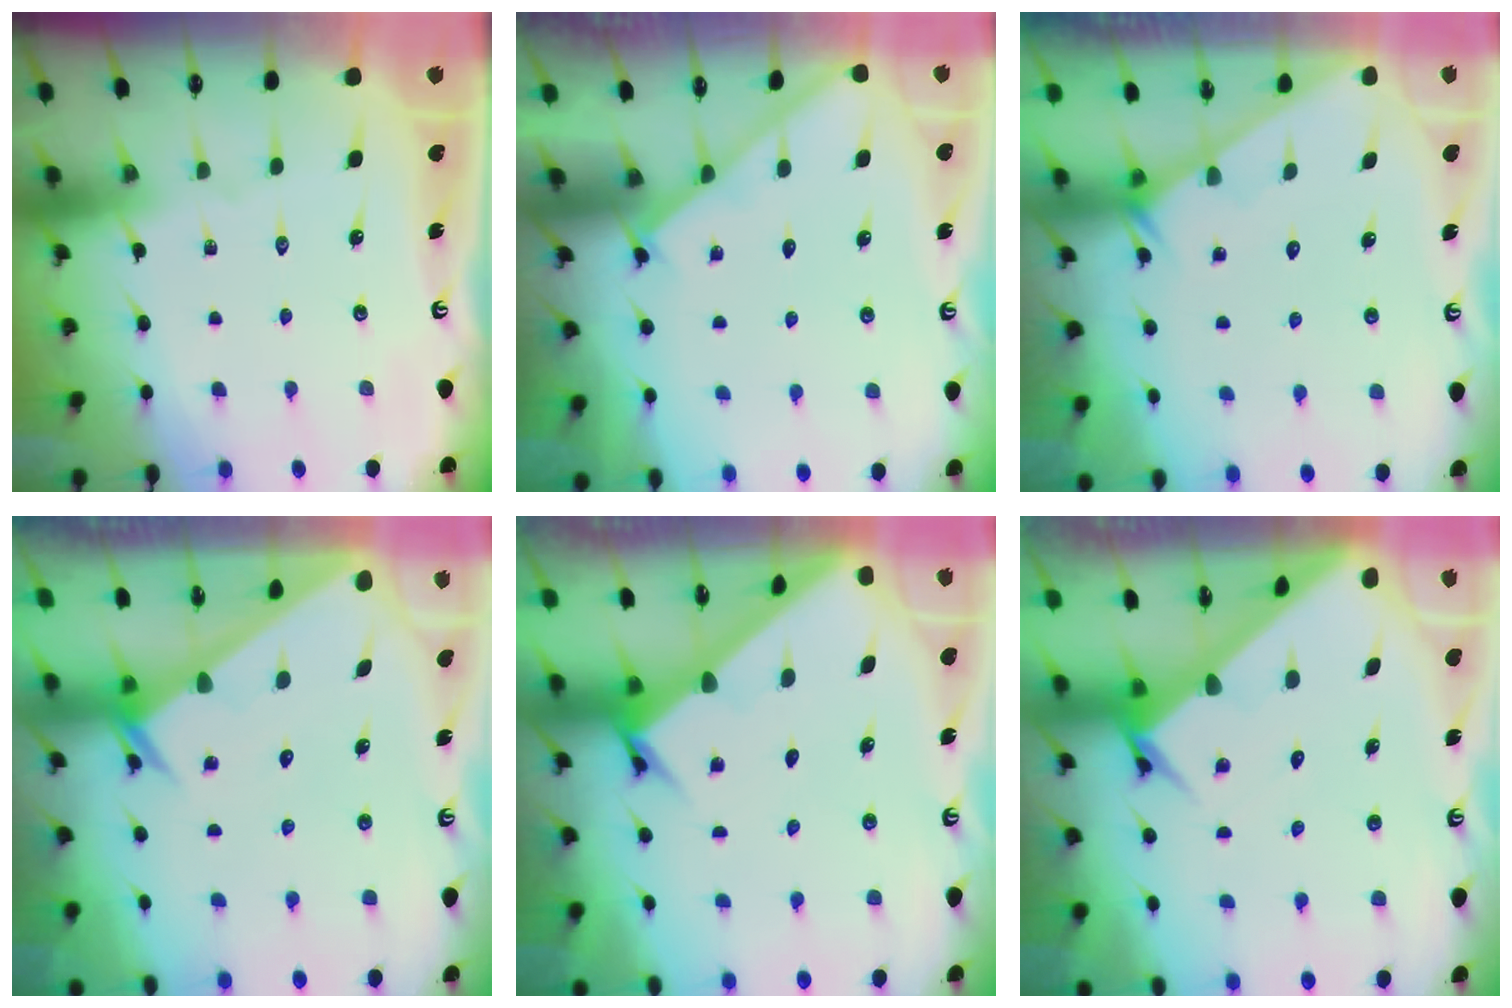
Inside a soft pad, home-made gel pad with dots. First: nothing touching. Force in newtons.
{"total": 2.0, "press": 1.9, "slide": 0.3}
{"total": 1.5, "press": 1.4, "slide": 0.1}
{"total": 2.5, "press": 2.5, "slide": 0.1}
{"total": 2.6, "press": 2.6, "slide": 0.2}
{"total": 3.6, "press": 3.6, "slide": 0.4}